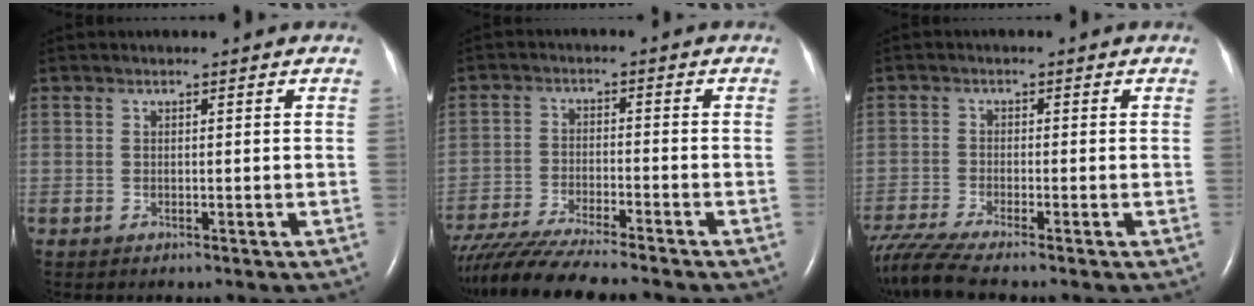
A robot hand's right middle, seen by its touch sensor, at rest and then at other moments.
{"total": 14.0, "force": [-12.4, 0.1, 6.5], "torque": [-0.109, -0.028, -0.205]}
{"total": 6.8, "force": [-5.9, -0.8, 3.2], "torque": [-0.065, -0.021, -0.109]}